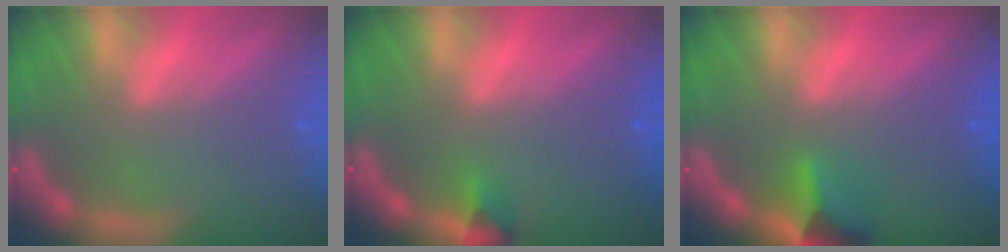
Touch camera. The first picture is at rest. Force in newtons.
{"total": 1.4}
{"total": 3.9}